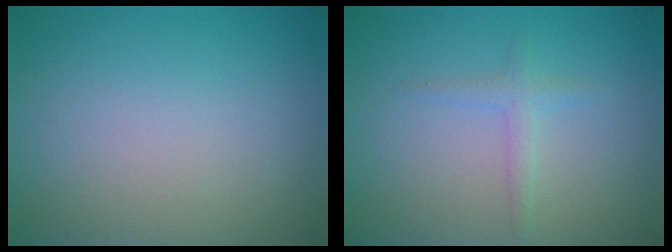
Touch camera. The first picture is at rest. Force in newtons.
{"total": 1.3, "press": 1.3, "slide": 0.0}